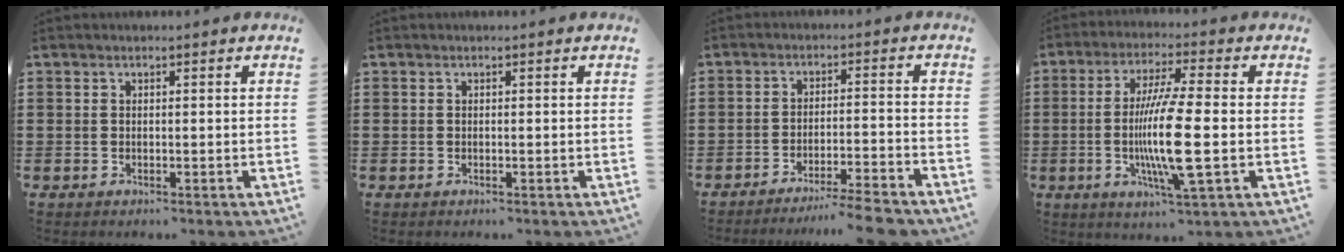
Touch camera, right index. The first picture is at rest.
{"total": 0.0}
{"total": 5.4, "force": [-5.0, -0.7, 2.0], "torque": [-0.033, -0.017, -0.097]}
{"total": 11.4, "force": [-1.8, 1.0, 11.2], "torque": [-0.223, -0.020, -0.041]}